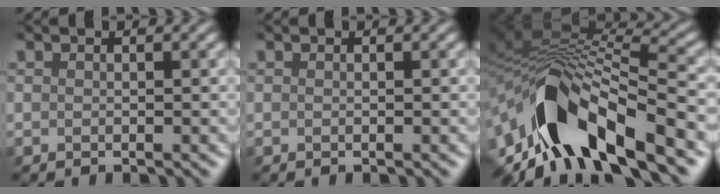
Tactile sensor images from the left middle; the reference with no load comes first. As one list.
[{"total": 0.0}, {"total": 12.4, "force": [-4.3, 5.6, 10.2], "torque": [-0.185, 0.008, -0.072]}]